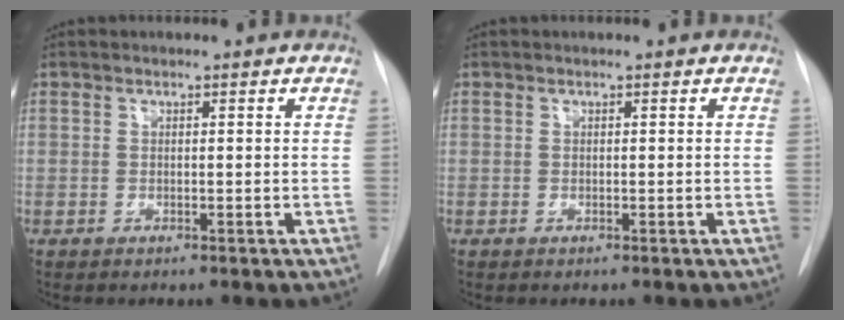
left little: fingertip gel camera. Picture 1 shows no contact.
{"total": 0.0}